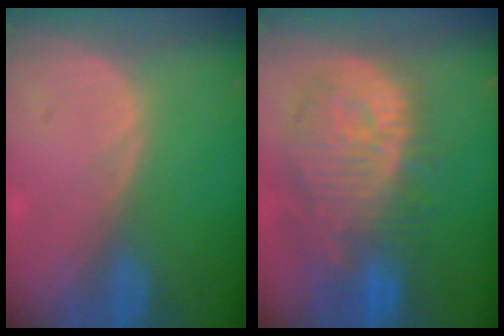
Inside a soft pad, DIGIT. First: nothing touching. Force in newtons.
{"total": 12.2, "press": 11.0, "slide": 5.2}